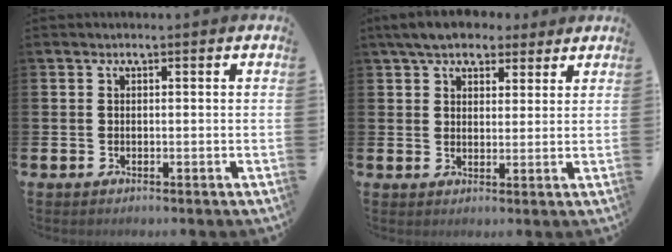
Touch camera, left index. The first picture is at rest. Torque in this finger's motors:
{"motor_torque": [2.14, 0.00, 0.28, 0.21]}